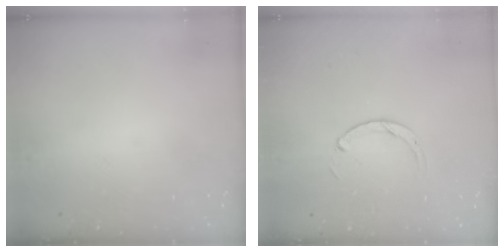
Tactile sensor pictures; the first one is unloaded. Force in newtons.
{"total": 2.9, "press": 2.9, "slide": 0.4}